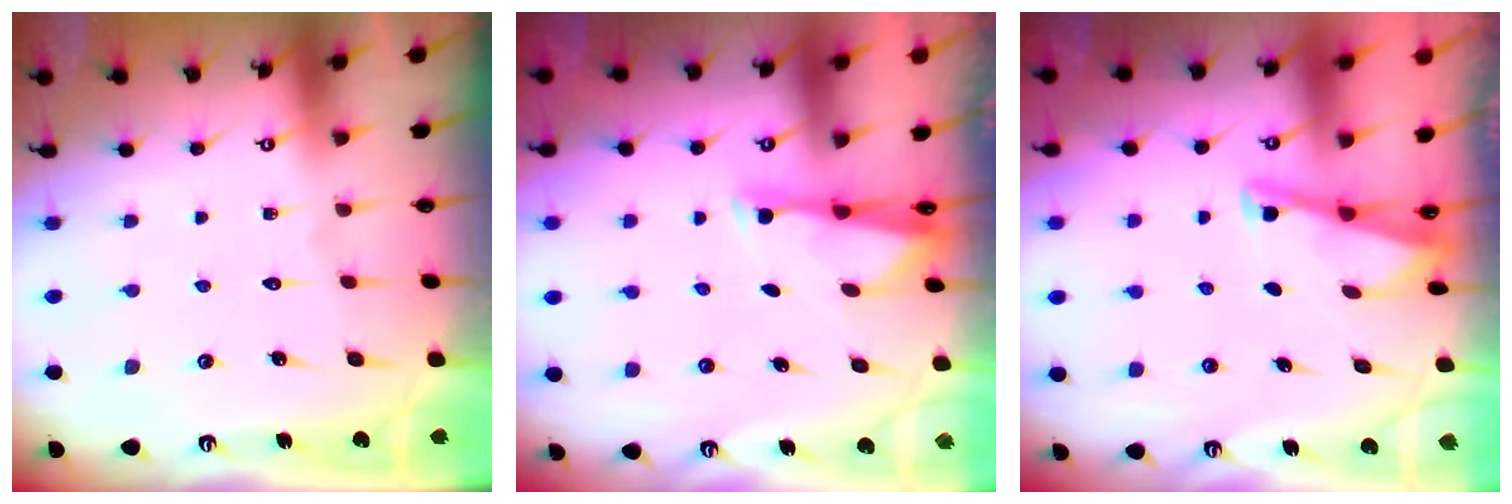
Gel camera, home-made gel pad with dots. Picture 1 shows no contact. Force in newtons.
{"total": 3.0, "press": 2.9, "slide": 0.5}
{"total": 2.9, "press": 2.9, "slide": 0.3}